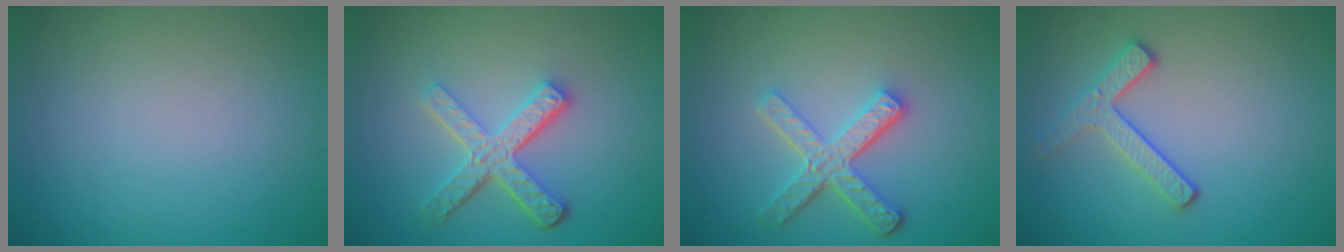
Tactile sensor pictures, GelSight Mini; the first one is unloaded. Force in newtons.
{"total": 4.9, "press": 3.6, "slide": 3.3}
{"total": 4.6, "press": 3.4, "slide": 3.1}
{"total": 2.7, "press": 2.3, "slide": 1.3}